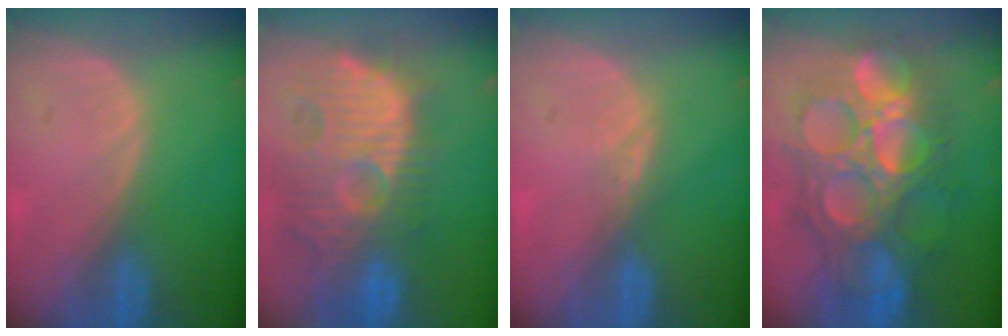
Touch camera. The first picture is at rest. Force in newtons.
{"total": 13.5, "press": 12.4, "slide": 5.3}
{"total": 2.0, "press": 1.5, "slide": 1.3}
{"total": 13.6, "press": 13.5, "slide": 1.4}